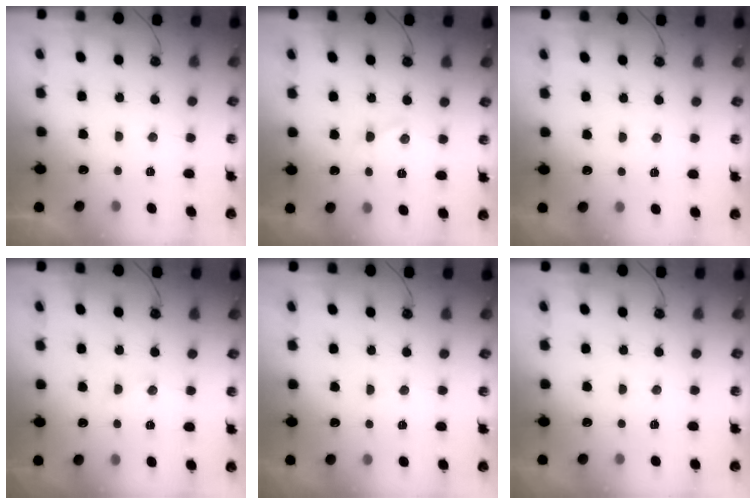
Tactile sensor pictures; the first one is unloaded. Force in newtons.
{"total": 9.3, "press": 9.3, "slide": 0.5}
{"total": 3.4, "press": 3.4, "slide": 0.5}
{"total": 7.2, "press": 7.1, "slide": 0.6}
{"total": 6.0, "press": 5.9, "slide": 0.5}
{"total": 3.4, "press": 3.4, "slide": 0.5}